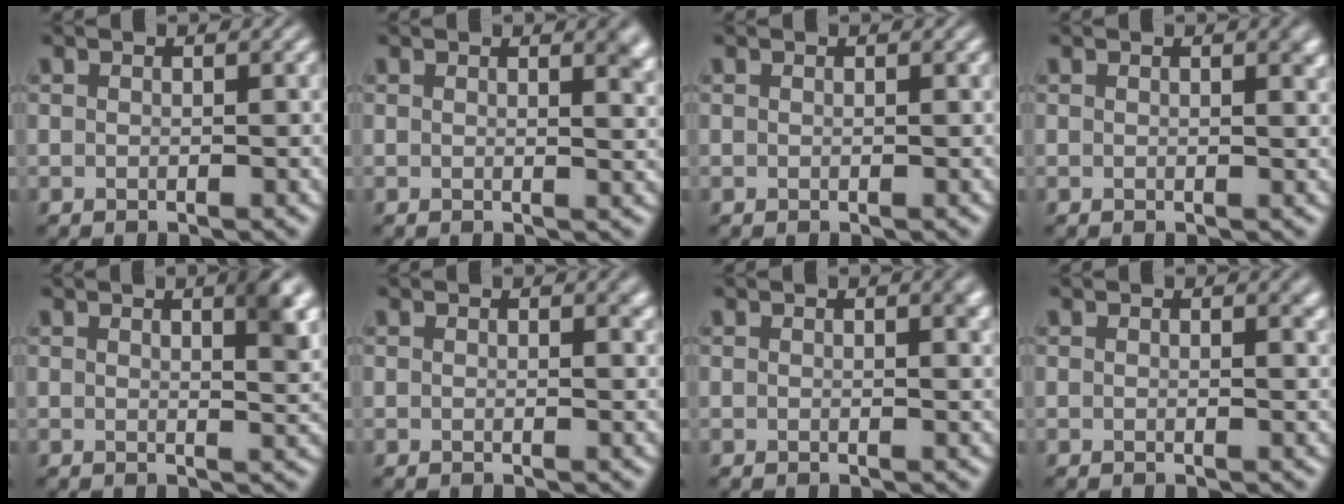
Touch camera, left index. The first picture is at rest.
{"total": 2.6, "force": [1.6, 1.0, 1.8], "torque": [-0.007, 0.002, 0.021]}
{"total": 0.0}
{"total": 1.3, "force": [0.7, 0.4, 1.0], "torque": [-0.007, 0.002, 0.011]}
{"total": 3.8, "force": [1.9, 1.2, 3.1], "torque": [-0.029, 0.003, 0.025]}
{"total": 1.1, "force": [0.8, 0.3, 0.8], "torque": [-0.004, 0.001, 0.012]}
{"total": 1.6, "force": [0.9, 0.6, 1.3], "torque": [-0.007, 0.004, 0.011]}
{"total": 1.2, "force": [0.8, 0.4, 0.8], "torque": [-0.004, 0.001, 0.013]}